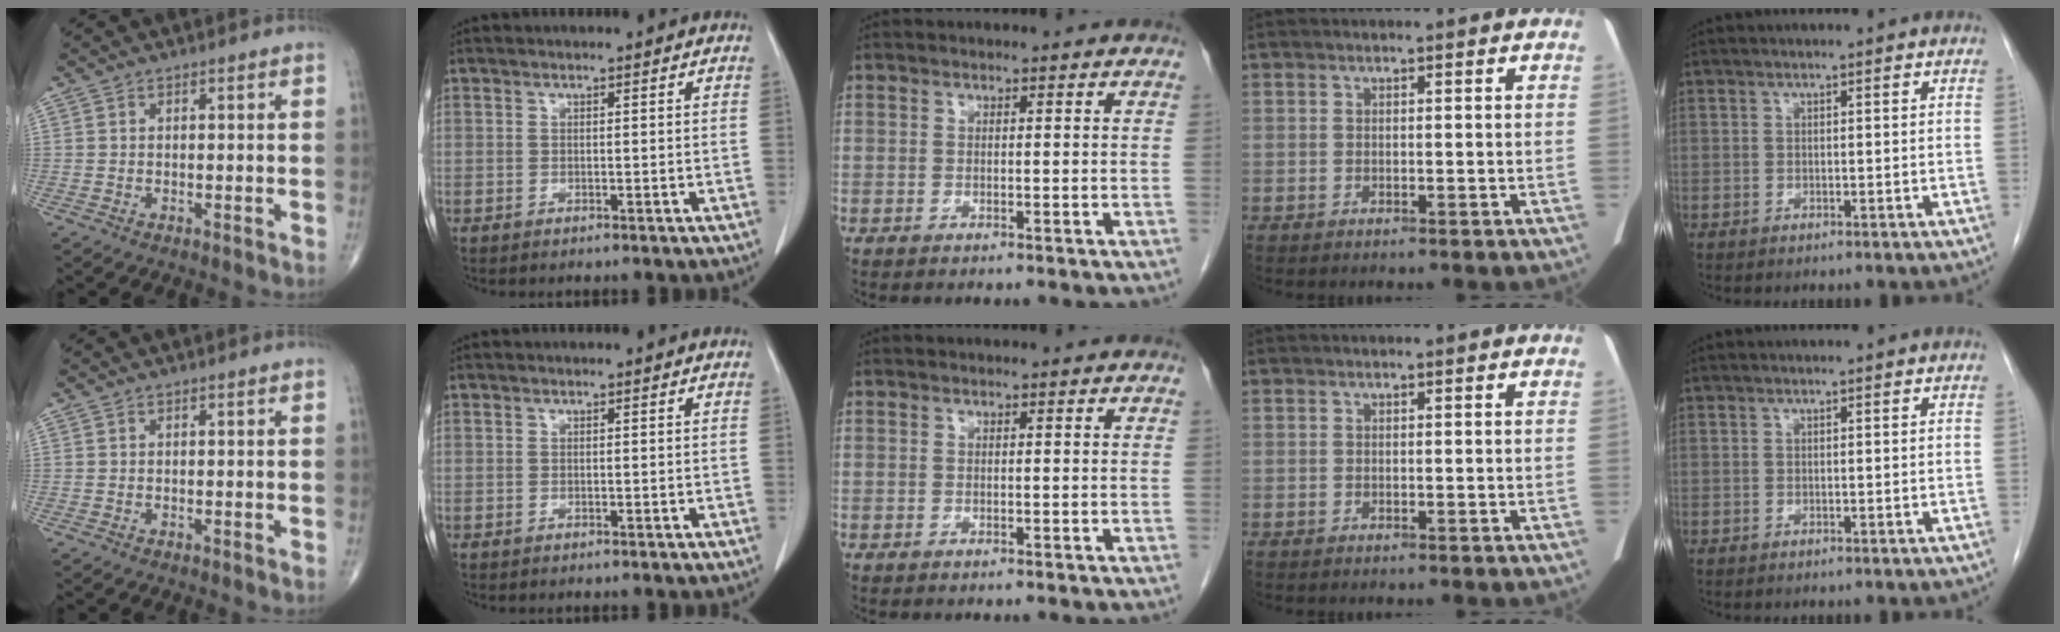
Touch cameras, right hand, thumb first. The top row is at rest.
{}